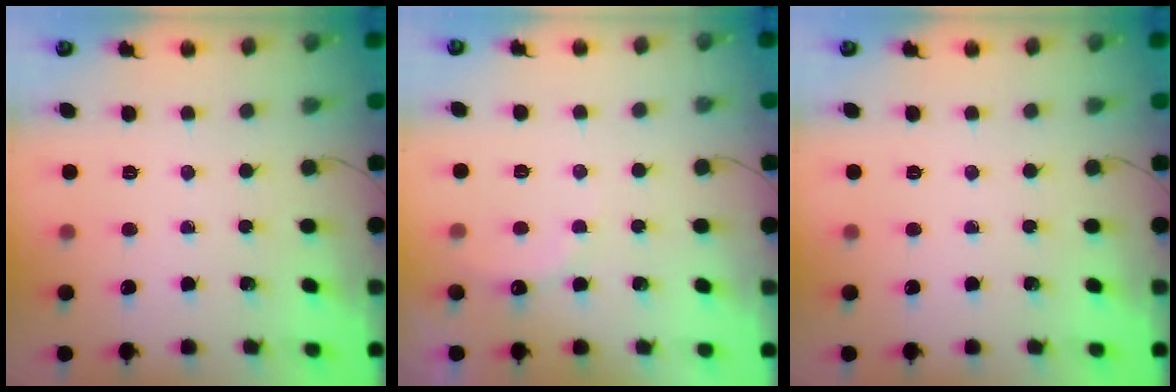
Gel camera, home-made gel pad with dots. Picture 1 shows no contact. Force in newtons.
{"total": 6.7, "press": 6.6, "slide": 1.1}
{"total": 0.0}